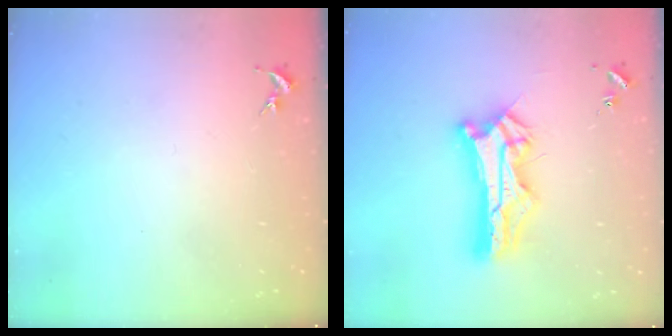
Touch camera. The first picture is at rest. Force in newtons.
{"total": 11.6, "press": 11.6, "slide": 1.0}